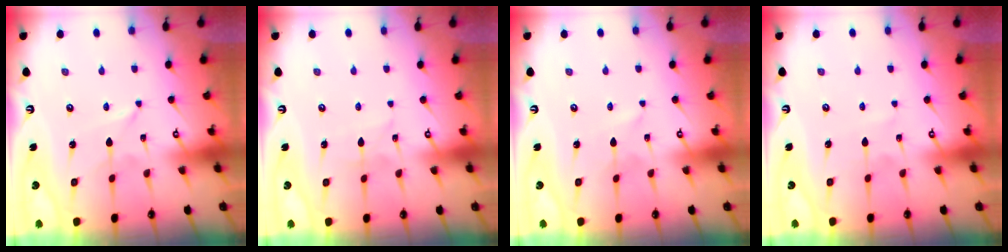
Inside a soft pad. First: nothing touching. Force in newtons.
{"total": 3.9, "press": 3.9, "slide": 0.4}
{"total": 1.0, "press": 1.0, "slide": 0.1}
{"total": 2.4, "press": 2.4, "slide": 0.3}